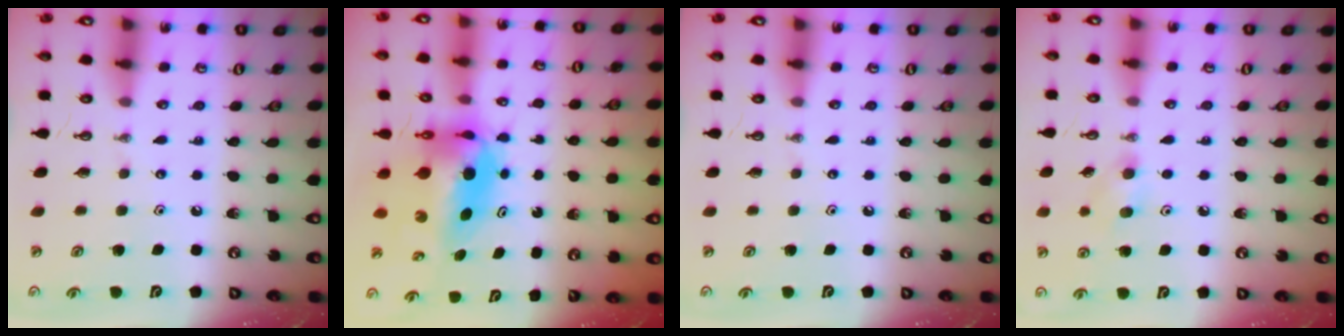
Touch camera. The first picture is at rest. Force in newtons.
{"total": 8.4, "press": 7.8, "slide": 3.0}
{"total": 0.0}
{"total": 6.7, "press": 6.5, "slide": 1.3}